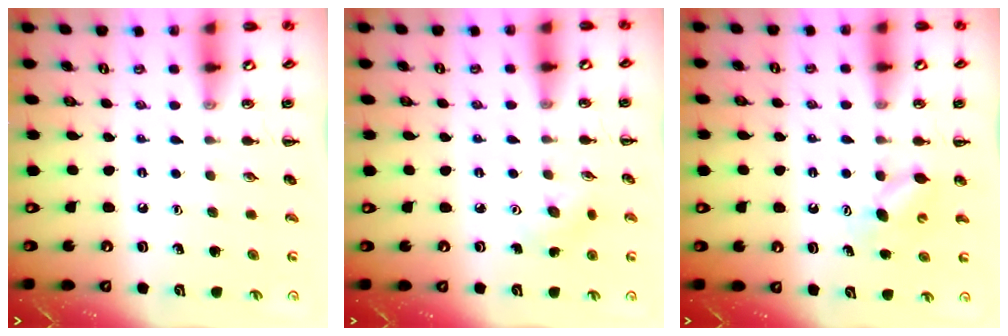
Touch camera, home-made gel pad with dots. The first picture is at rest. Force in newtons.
{"total": 4.0, "press": 3.8, "slide": 1.1}
{"total": 4.5, "press": 4.4, "slide": 1.0}